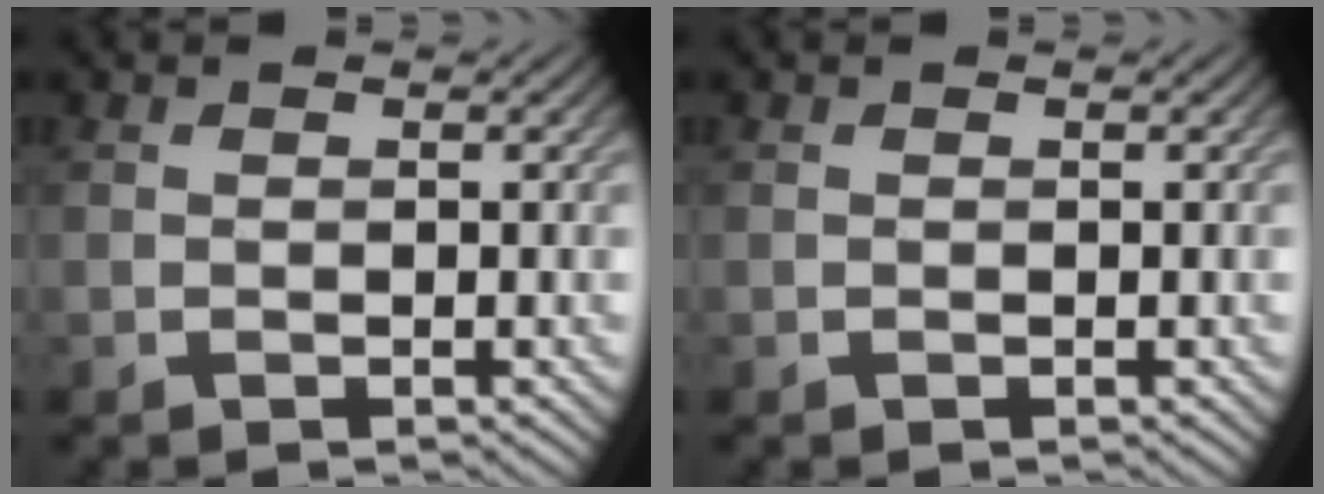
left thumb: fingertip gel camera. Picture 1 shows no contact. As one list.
[{"total": 0.0}]